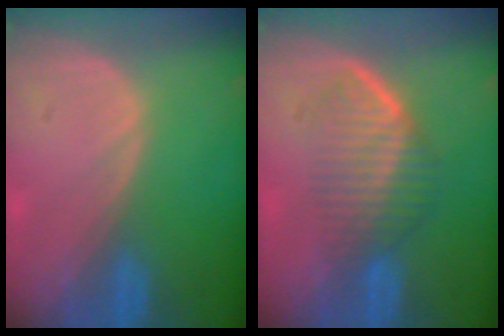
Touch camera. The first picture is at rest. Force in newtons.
{"total": 7.1, "press": 6.1, "slide": 3.6}